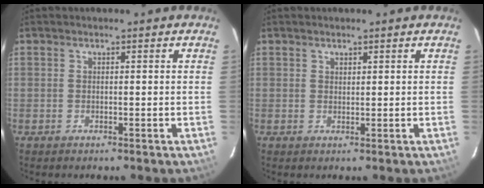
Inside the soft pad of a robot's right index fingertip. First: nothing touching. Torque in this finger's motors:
{"motor_torque": [-0.29, 0.30, 0.01, 0.00]}